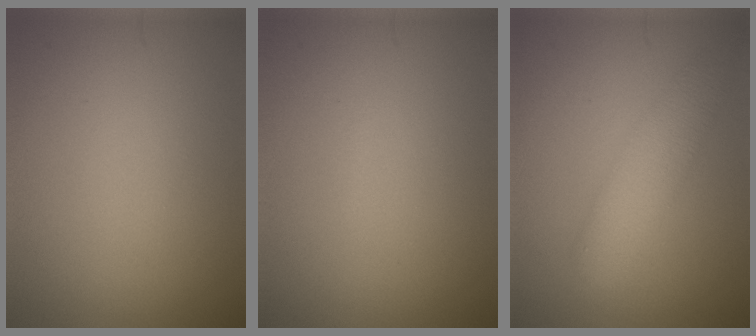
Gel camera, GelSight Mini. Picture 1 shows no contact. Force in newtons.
{"total": 0.0}
{"total": 3.7, "press": 3.7, "slide": 0.2}